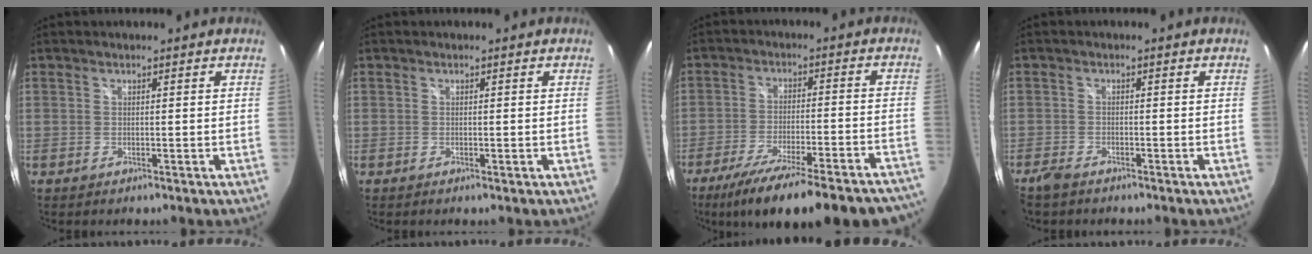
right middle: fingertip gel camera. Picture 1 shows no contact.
{"total": 0.6, "force": [-0.2, 0.1, 0.6], "torque": [-0.008, 0.001, -0.003]}
{"total": 25.8, "force": [-21.5, 4.3, 13.6], "torque": [-0.225, -0.061, -0.299]}
{"total": 2.9, "force": [-2.5, 0.9, 1.2], "torque": [-0.036, -0.007, -0.051]}